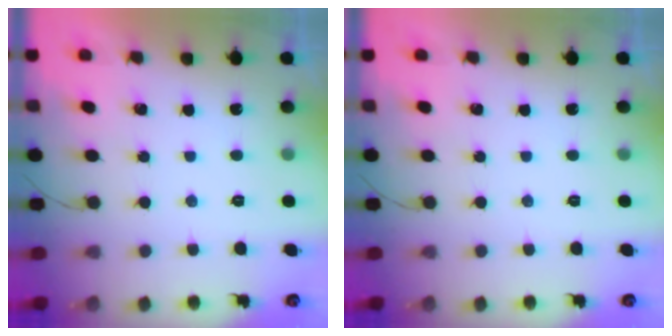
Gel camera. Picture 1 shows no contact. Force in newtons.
{"total": 0.0}